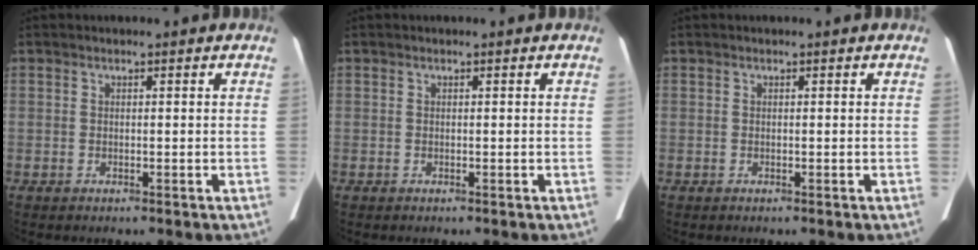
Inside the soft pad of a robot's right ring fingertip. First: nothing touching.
{"total": 0.0}
{"total": 0.0}